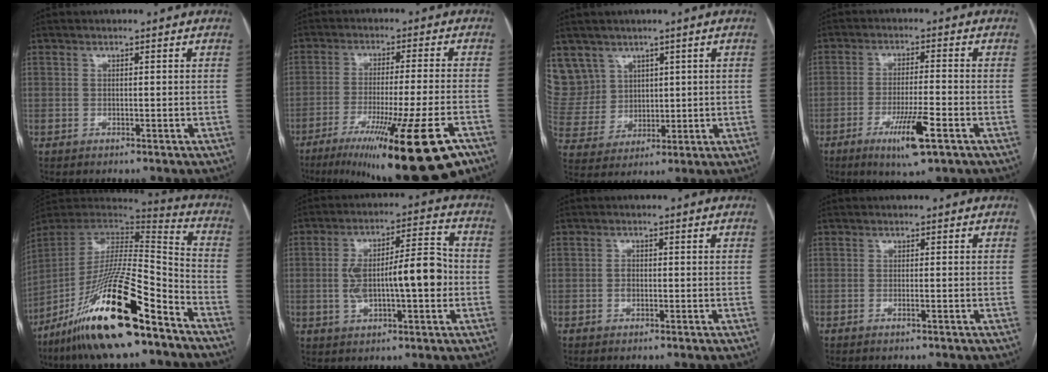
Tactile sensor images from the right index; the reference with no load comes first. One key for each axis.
{"total": 20.1, "fx": -12.4, "fy": 0.4, "fz": 15.8, "tx": -0.192, "ty": -0.046, "tz": -0.190}
{"total": 10.4, "fx": 6.1, "fy": 8.4, "fz": 0.5, "tx": -0.028, "ty": 0.036, "tz": 0.145}
{"total": 8.1, "fx": -4.0, "fy": 0.4, "fz": 7.0, "tx": -0.126, "ty": -0.015, "tz": -0.063}
{"total": 25.1, "fx": -15.9, "fy": 3.6, "fz": 19.1, "tx": -0.359, "ty": -0.036, "tz": -0.285}
{"total": 12.5, "fx": -1.0, "fy": 3.5, "fz": 12.0, "tx": -0.206, "ty": 0.029, "tz": -0.010}
{"total": 1.3, "fx": -0.3, "fy": 1.0, "fz": 0.8, "tx": -0.014, "ty": 0.005, "tz": -0.002}
{"total": 0.6, "fx": -0.3, "fy": 0.0, "fz": 0.5, "tx": -0.012, "ty": 0.001, "tz": -0.002}